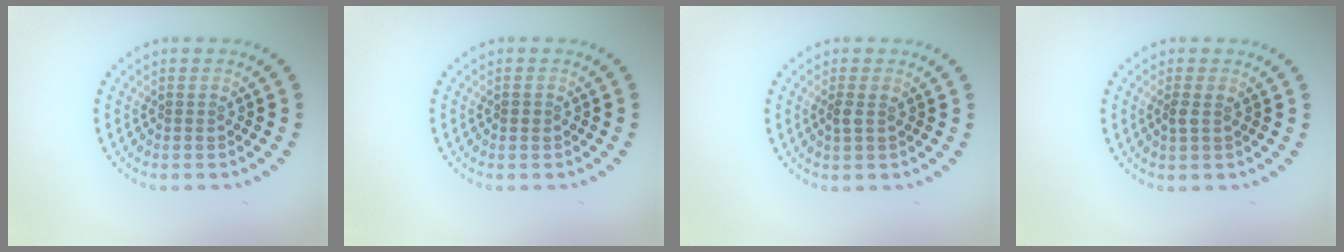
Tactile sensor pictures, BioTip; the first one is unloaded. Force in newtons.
{"total": 0.7, "press": 0.7, "slide": 0.1}
{"total": 0.9, "press": 0.9, "slide": 0.2}
{"total": 0.9, "press": 0.9, "slide": 0.2}